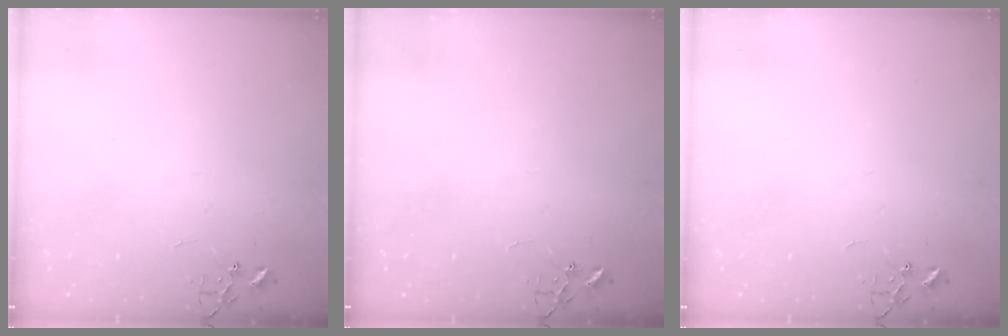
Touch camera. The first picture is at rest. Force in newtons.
{"total": 0.0}
{"total": 0.0}